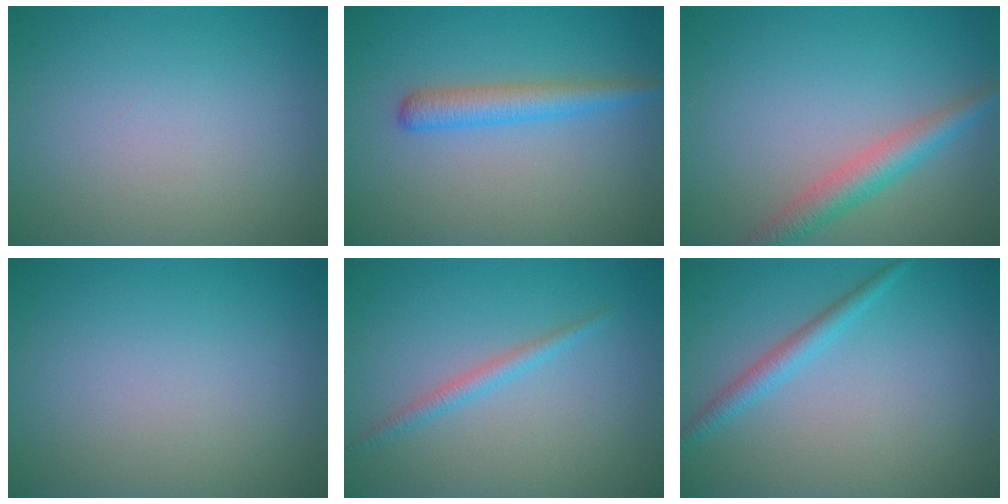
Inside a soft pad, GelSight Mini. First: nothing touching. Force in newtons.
{"total": 2.8, "press": 2.8, "slide": 0.1}
{"total": 3.6, "press": 3.6, "slide": 0.2}
{"total": 0.0}
{"total": 1.4, "press": 1.4, "slide": 0.1}
{"total": 1.9, "press": 1.9, "slide": 0.1}